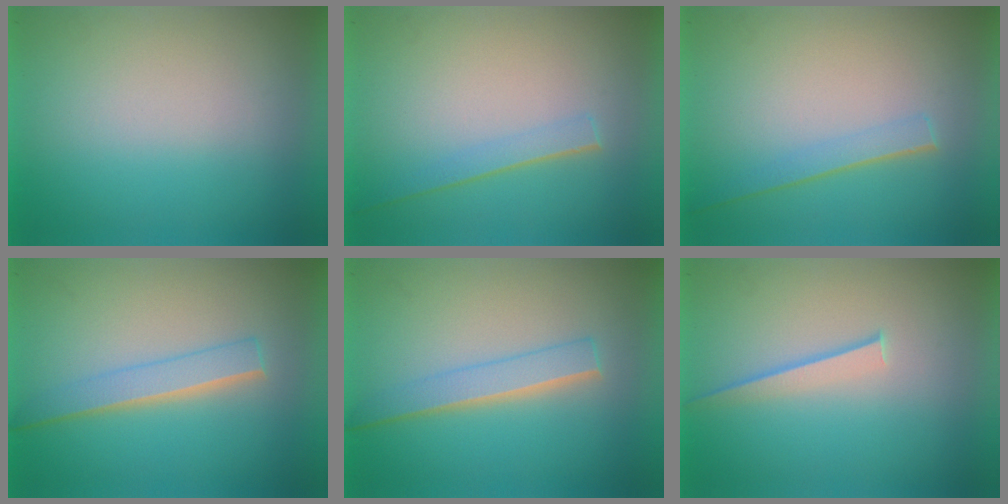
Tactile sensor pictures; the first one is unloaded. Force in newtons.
{"total": 1.4}
{"total": 1.6}
{"total": 2.2}
{"total": 2.2}
{"total": 1.1}